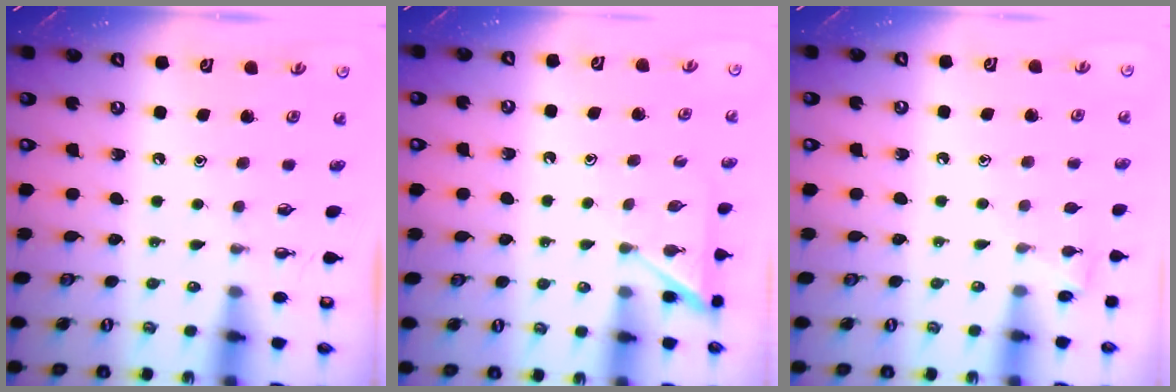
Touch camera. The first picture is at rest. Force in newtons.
{"total": 4.6, "press": 4.6, "slide": 0.5}
{"total": 5.9, "press": 5.9, "slide": 0.5}